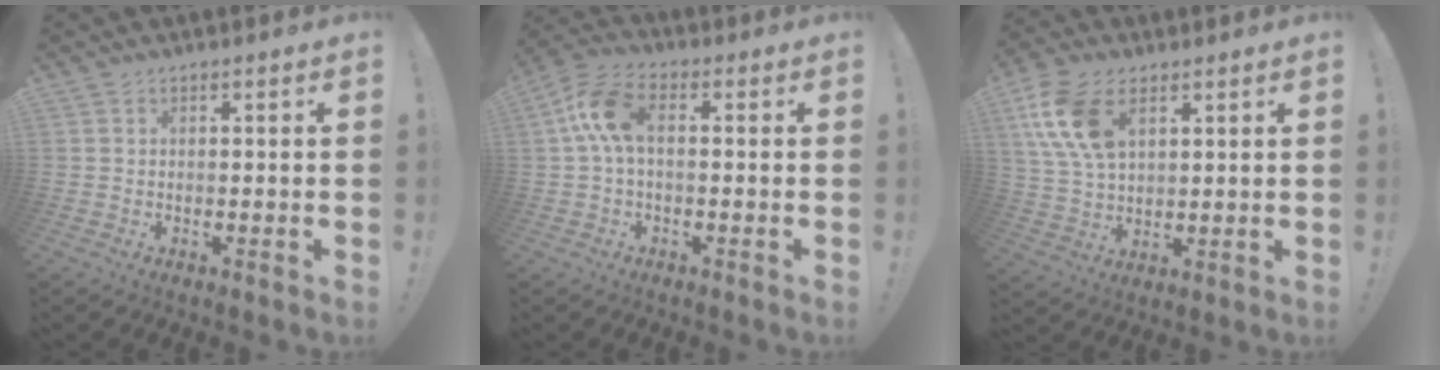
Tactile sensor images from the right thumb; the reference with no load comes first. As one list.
[{"total": 10.0, "force": [1.1, 5.4, 8.4], "torque": [-0.177, 0.009, 0.024]}, {"total": 14.5, "force": [6.0, 8.8, 9.8], "torque": [-0.201, -0.014, 0.113]}]